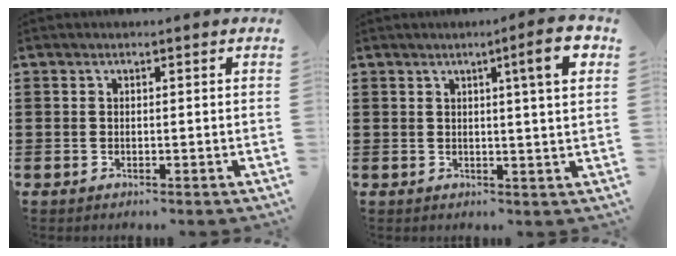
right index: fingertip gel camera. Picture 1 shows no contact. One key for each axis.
{"total": 7.0, "fx": 2.6, "fy": 0.2, "fz": 6.5, "tx": -0.103, "ty": -0.006, "tz": 0.035}